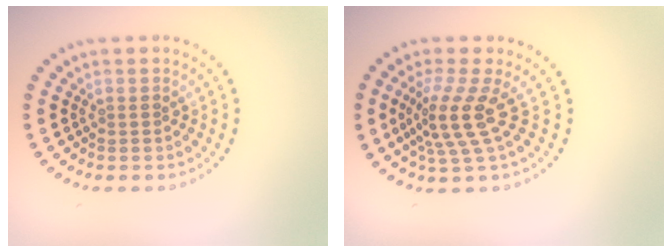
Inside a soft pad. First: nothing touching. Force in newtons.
{"total": 3.9, "press": 2.9, "slide": 2.7}